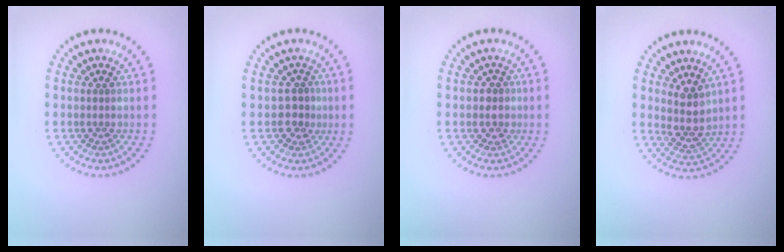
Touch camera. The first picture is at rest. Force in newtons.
{"total": 2.0, "press": 1.8, "slide": 1.0}
{"total": 1.2, "press": 0.9, "slide": 0.7}
{"total": 3.1, "press": 2.5, "slide": 1.8}